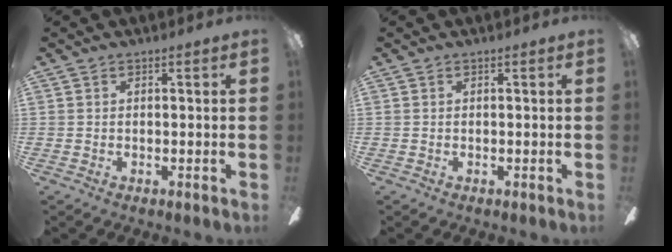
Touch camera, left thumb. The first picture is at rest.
{"total": 0.0}